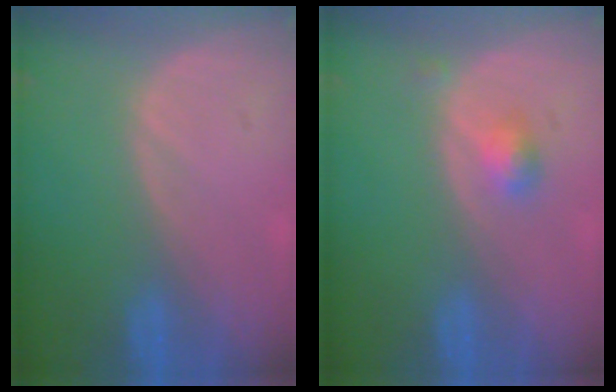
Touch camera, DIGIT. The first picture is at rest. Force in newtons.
{"total": 2.2, "press": 2.0, "slide": 1.0}